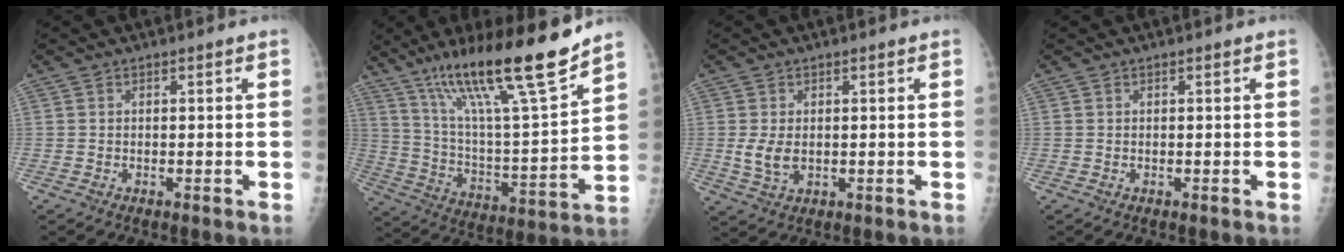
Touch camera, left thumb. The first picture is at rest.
{"total": 22.5, "force": [15.8, 2.3, 15.8], "torque": [-0.246, -0.070, 0.276]}
{"total": 4.2, "force": [0.0, 2.7, 3.3], "torque": [-0.066, -0.009, 0.006]}
{"total": 0.0}